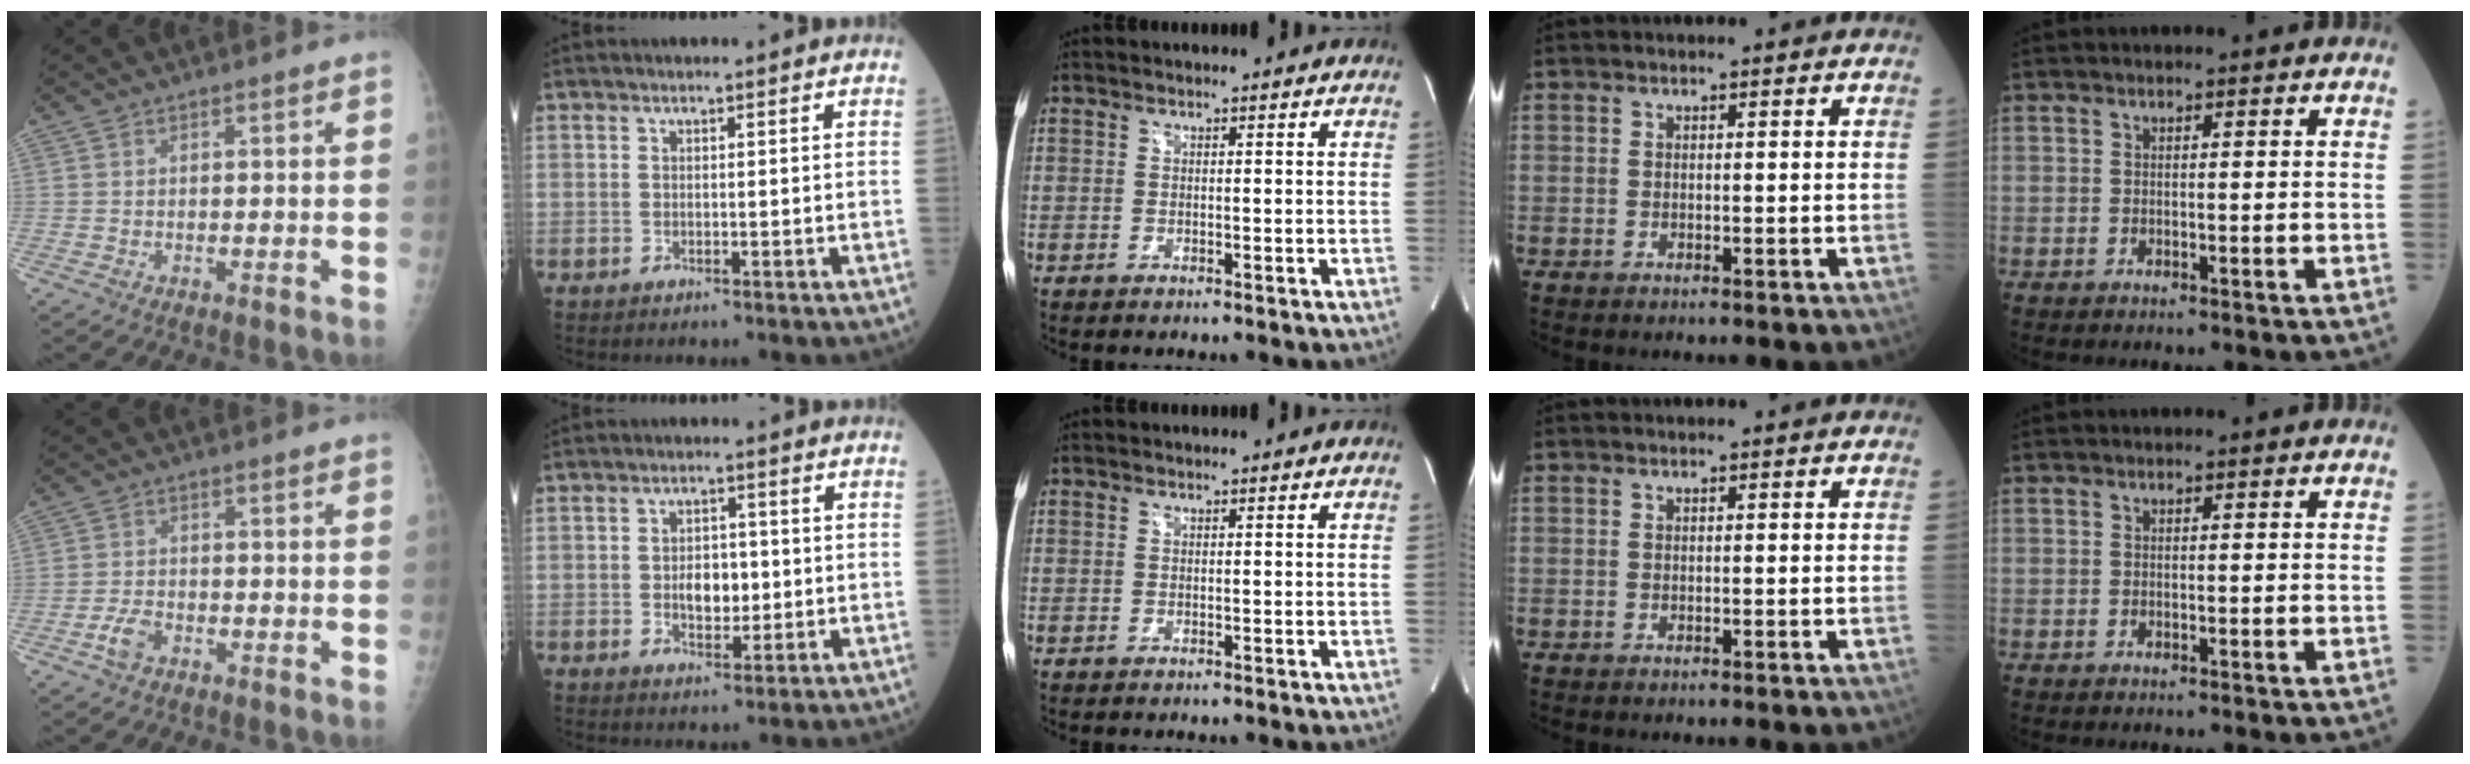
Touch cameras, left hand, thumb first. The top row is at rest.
{"thumb": {"total": 3.5, "force": [-2.0, 1.9, 2.2], "torque": [-0.047, 0.011, -0.038]}, "index": {"total": 4.7, "force": [-0.2, 2.8, 3.7], "torque": [-0.061, 0.004, 0.001]}}